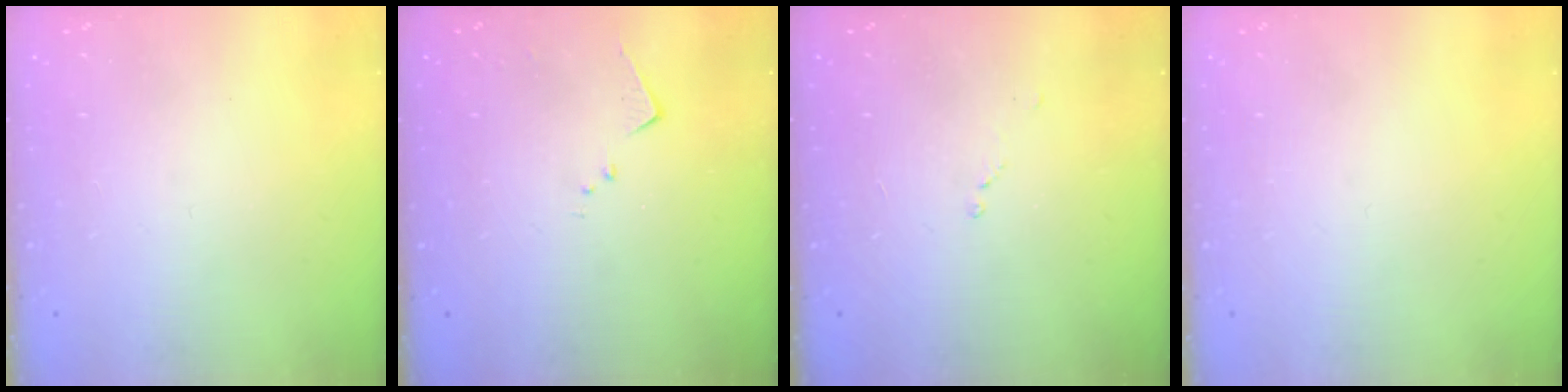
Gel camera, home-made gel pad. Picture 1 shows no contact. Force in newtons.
{"total": 4.8, "press": 4.7, "slide": 0.6}
{"total": 7.6, "press": 7.6, "slide": 0.9}
{"total": 0.0}